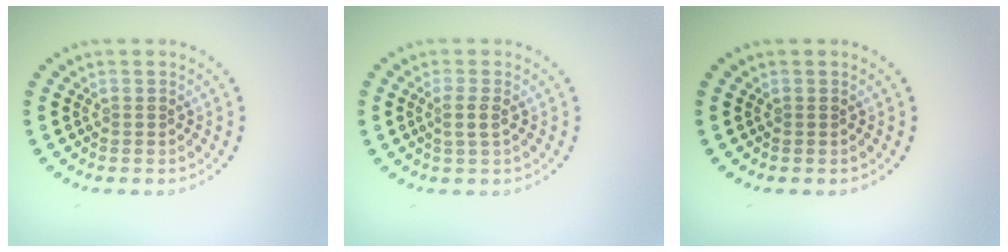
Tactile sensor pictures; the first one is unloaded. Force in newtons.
{"total": 1.4, "press": 1.1, "slide": 0.9}
{"total": 0.0}